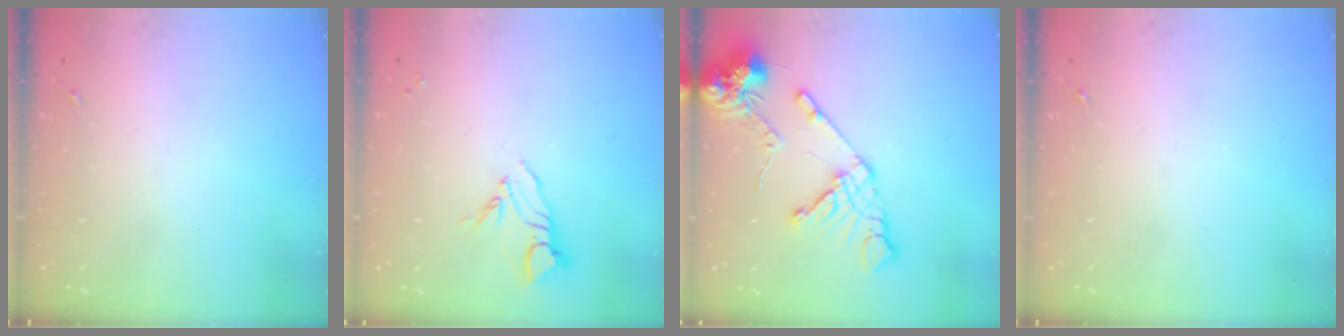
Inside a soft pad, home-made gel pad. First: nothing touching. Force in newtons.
{"total": 6.9, "press": 6.9, "slide": 0.7}
{"total": 15.5, "press": 15.3, "slide": 2.3}
{"total": 0.0}